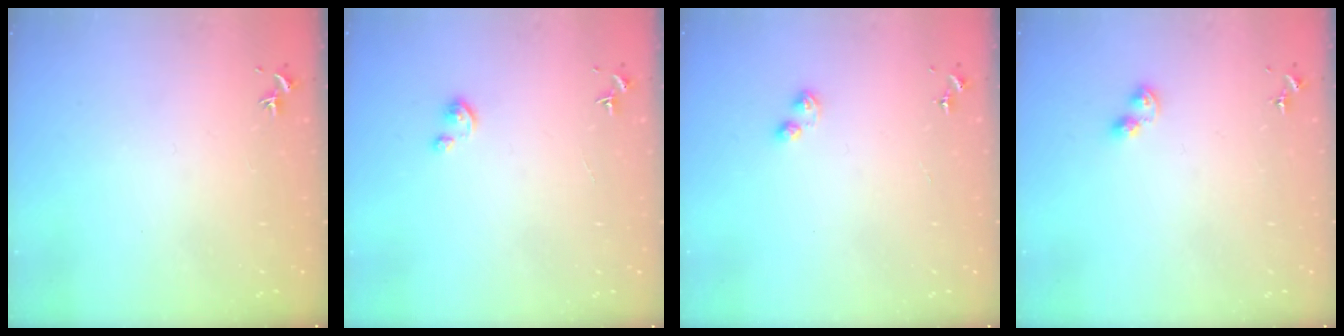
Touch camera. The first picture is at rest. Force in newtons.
{"total": 2.6, "press": 2.6, "slide": 0.2}
{"total": 2.9, "press": 2.9, "slide": 0.4}
{"total": 3.8, "press": 3.7, "slide": 0.6}